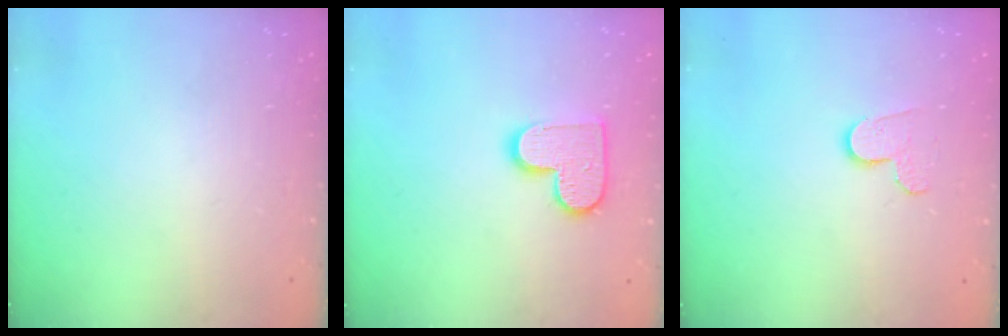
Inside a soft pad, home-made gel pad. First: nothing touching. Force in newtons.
{"total": 11.5, "press": 11.4, "slide": 0.6}
{"total": 6.3, "press": 6.3, "slide": 0.5}